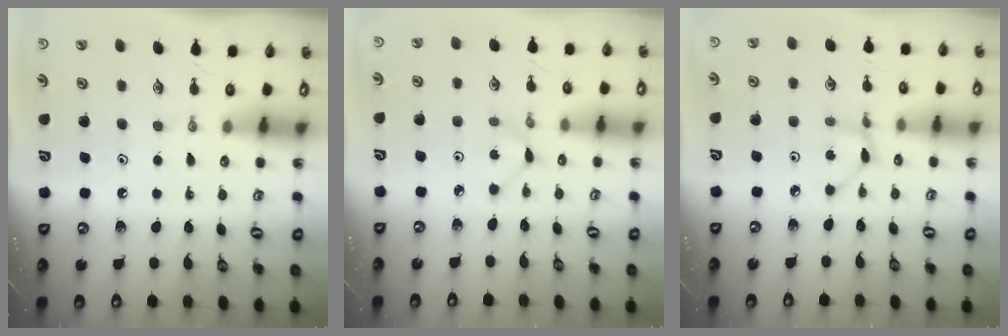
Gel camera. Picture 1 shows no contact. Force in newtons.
{"total": 1.2, "press": 1.2, "slide": 0.2}
{"total": 3.6, "press": 3.6, "slide": 0.4}